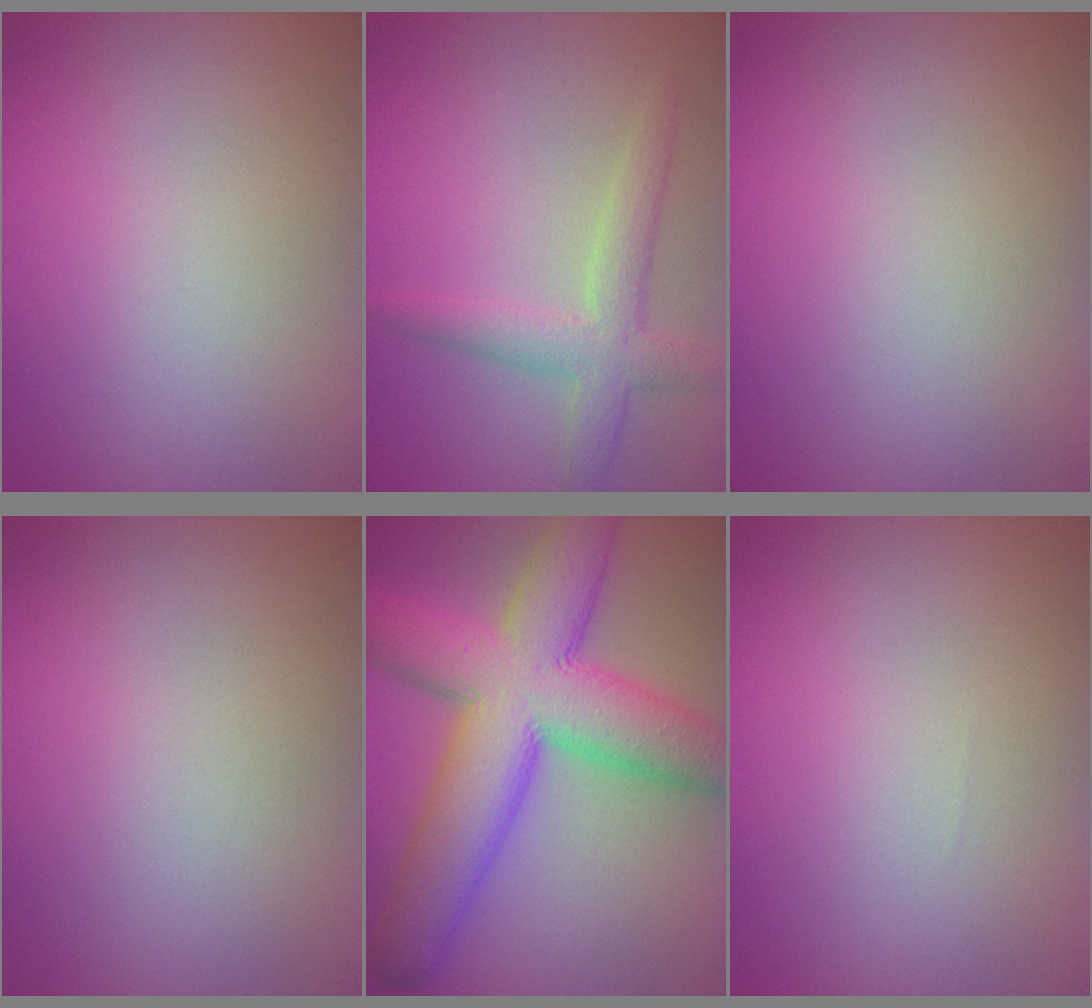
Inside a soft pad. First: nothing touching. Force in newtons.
{"total": 3.3, "press": 3.3, "slide": 0.1}
{"total": 0.0}
{"total": 0.0}
{"total": 12.0, "press": 12.0, "slide": 0.2}
{"total": 0.0}